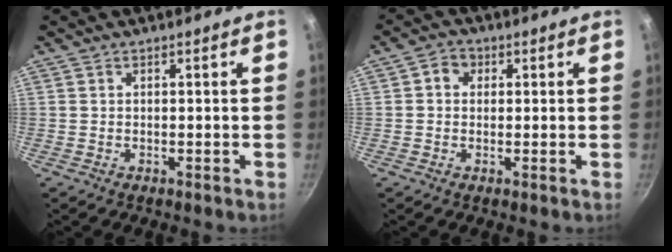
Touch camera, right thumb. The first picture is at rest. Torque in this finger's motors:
{"motor_torque": [-0.19, 0.07, -0.28, -0.10, 0.03]}